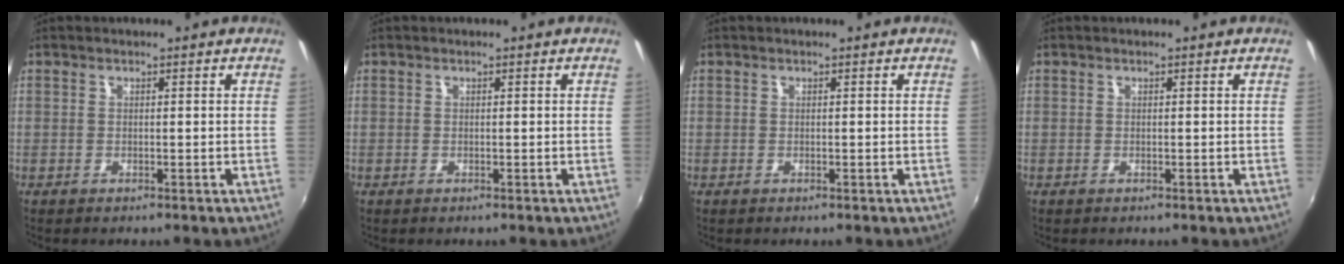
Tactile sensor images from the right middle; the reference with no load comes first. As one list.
[{"total": 0.0}, {"total": 0.0}, {"total": 0.0}]